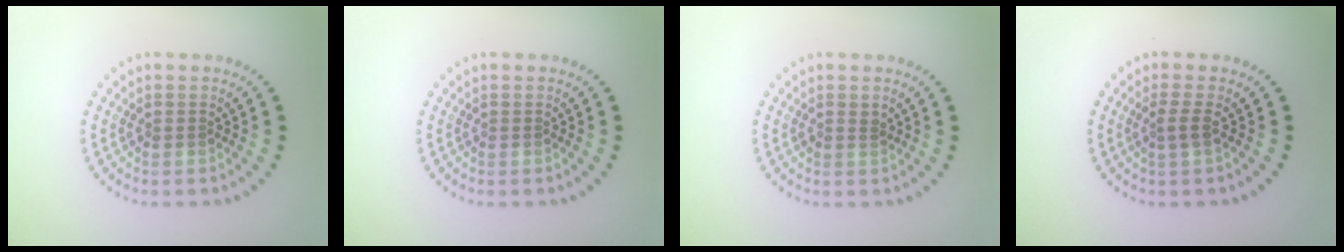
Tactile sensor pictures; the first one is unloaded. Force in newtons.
{"total": 0.0}
{"total": 0.6, "press": 0.6, "slide": 0.3}
{"total": 1.4, "press": 0.9, "slide": 1.0}